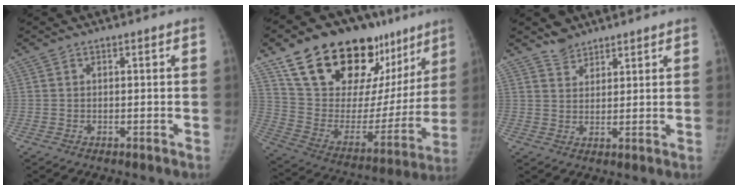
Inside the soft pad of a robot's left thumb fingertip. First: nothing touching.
{"total": 31.8, "force": [20.6, 16.5, 17.7], "torque": [-0.238, -0.049, 0.327]}
{"total": 3.7, "force": [3.2, 1.8, 0.2], "torque": [0.017, -0.022, 0.053]}